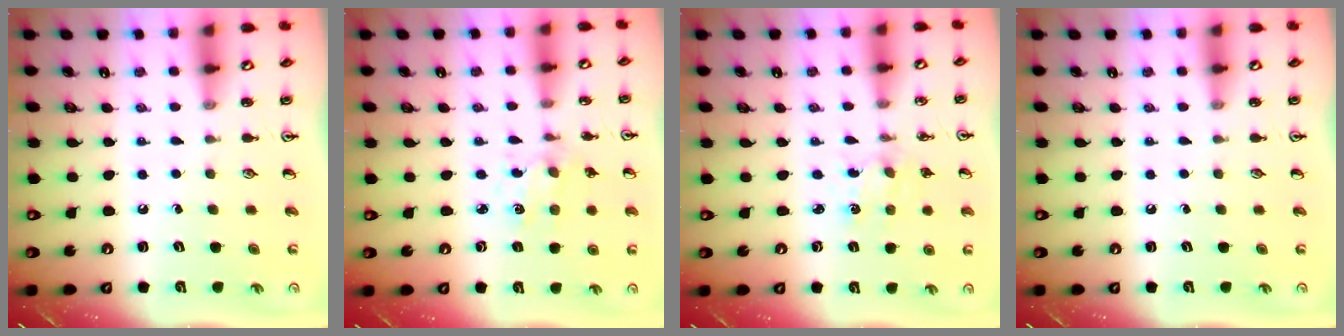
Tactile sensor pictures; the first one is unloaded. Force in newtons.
{"total": 1.6, "press": 1.6, "slide": 0.3}
{"total": 2.3, "press": 2.3, "slide": 0.4}
{"total": 0.0}